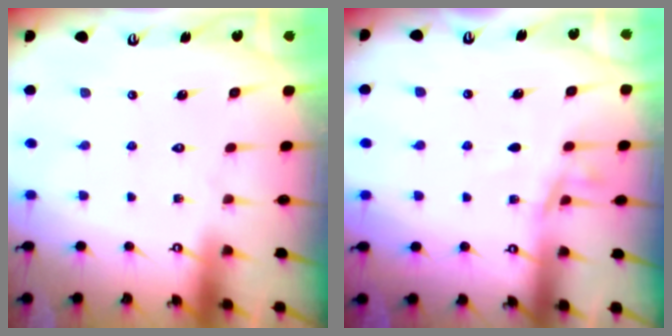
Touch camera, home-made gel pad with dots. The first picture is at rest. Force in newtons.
{"total": 7.1, "press": 6.8, "slide": 2.0}